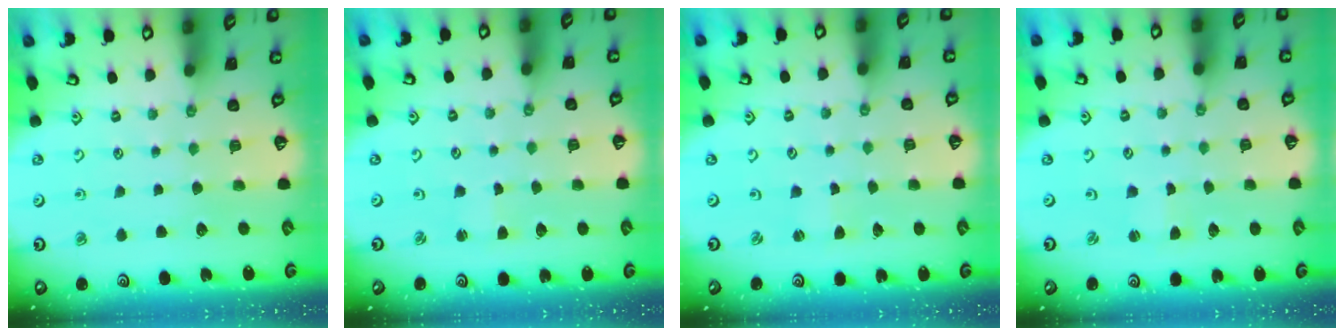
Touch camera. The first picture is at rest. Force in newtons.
{"total": 1.3, "press": 1.3, "slide": 0.2}
{"total": 1.0, "press": 1.0, "slide": 0.2}
{"total": 1.8, "press": 1.8, "slide": 0.3}